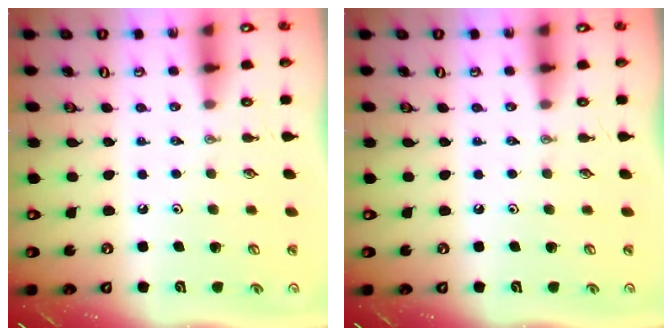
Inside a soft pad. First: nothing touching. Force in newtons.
{"total": 0.0}